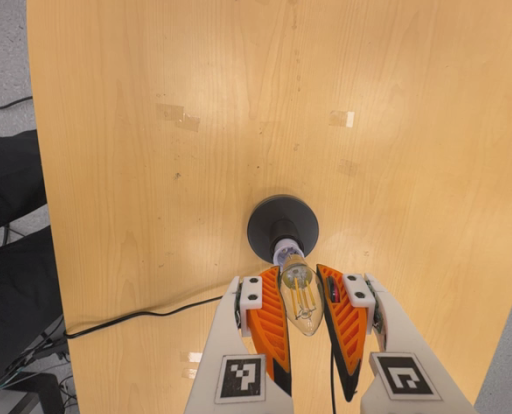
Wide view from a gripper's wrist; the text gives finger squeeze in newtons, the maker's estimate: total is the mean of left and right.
{"total": 21.4, "left": 23.6, "right": 19.2}